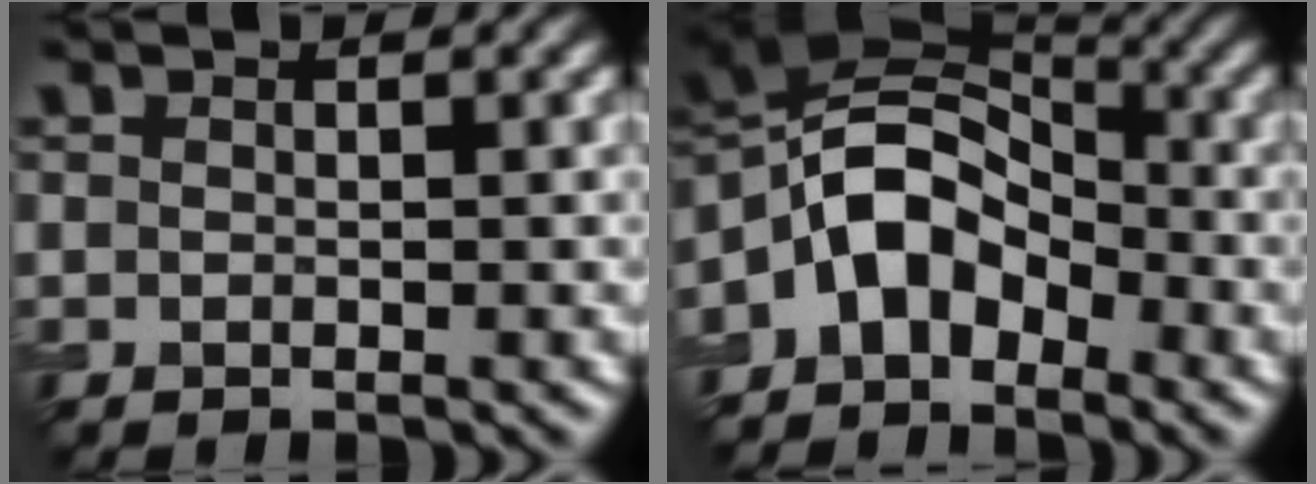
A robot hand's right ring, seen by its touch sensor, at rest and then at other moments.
{"total": 6.8, "force": [-2.7, 4.5, 4.3], "torque": [-0.064, 0.020, -0.065]}